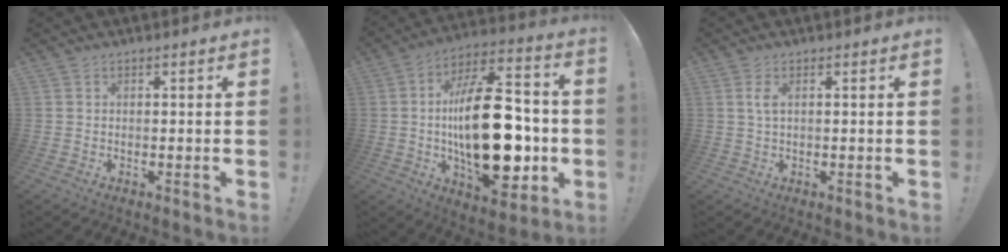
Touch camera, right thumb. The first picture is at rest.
{"total": 30.4, "force": [-2.5, 14.5, 26.5], "torque": [-0.459, 0.016, -0.030]}
{"total": 2.5, "force": [0.7, 0.6, 2.3], "torque": [-0.039, 0.000, 0.010]}